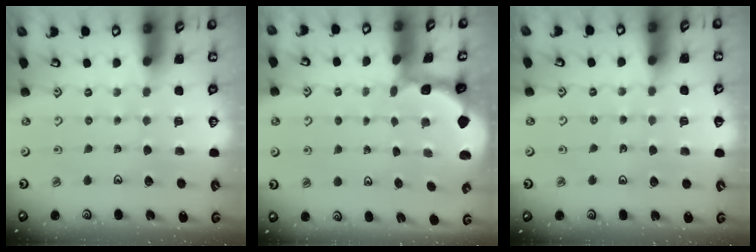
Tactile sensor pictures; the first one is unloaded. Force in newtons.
{"total": 1.3, "press": 1.2, "slide": 0.2}
{"total": 2.9, "press": 2.6, "slide": 1.1}